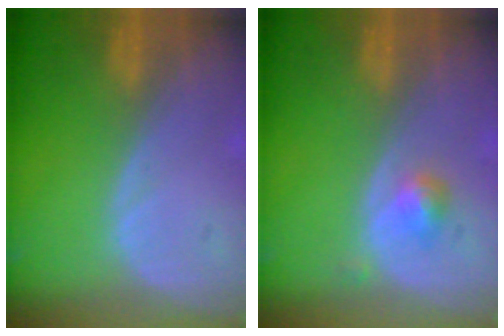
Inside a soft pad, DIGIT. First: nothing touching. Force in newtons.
{"total": 2.2, "press": 2.2, "slide": 0.2}